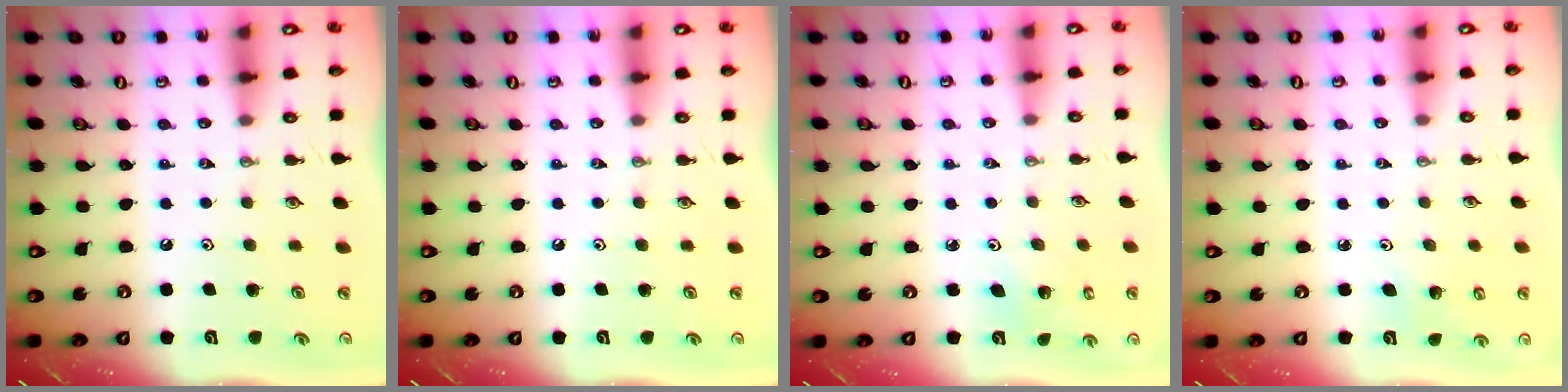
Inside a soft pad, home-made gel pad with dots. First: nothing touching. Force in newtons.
{"total": 0.0}
{"total": 3.0, "press": 3.0, "slide": 0.2}
{"total": 3.7, "press": 3.7, "slide": 0.4}